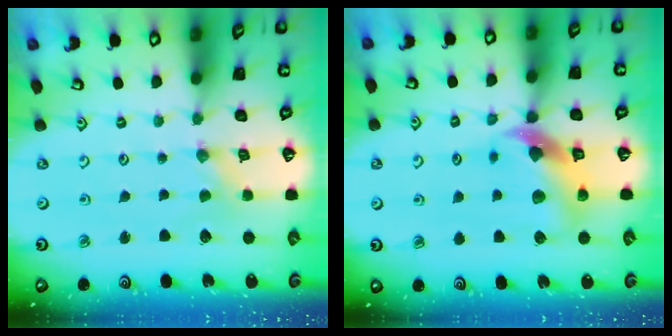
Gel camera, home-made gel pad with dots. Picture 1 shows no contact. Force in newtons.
{"total": 10.2, "press": 10.1, "slide": 1.6}